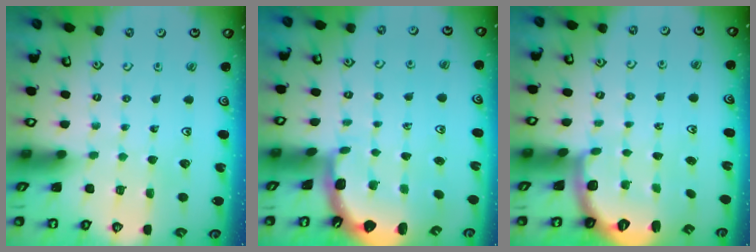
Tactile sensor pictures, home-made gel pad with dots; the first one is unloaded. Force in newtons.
{"total": 2.4, "press": 1.7, "slide": 1.6}
{"total": 2.7, "press": 1.7, "slide": 2.1}